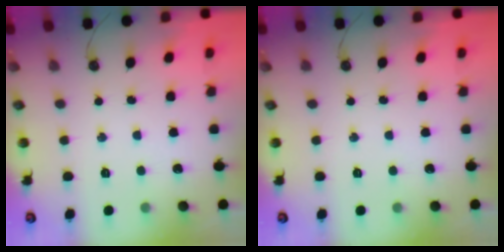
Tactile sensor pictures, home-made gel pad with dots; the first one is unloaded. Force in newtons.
{"total": 0.0}